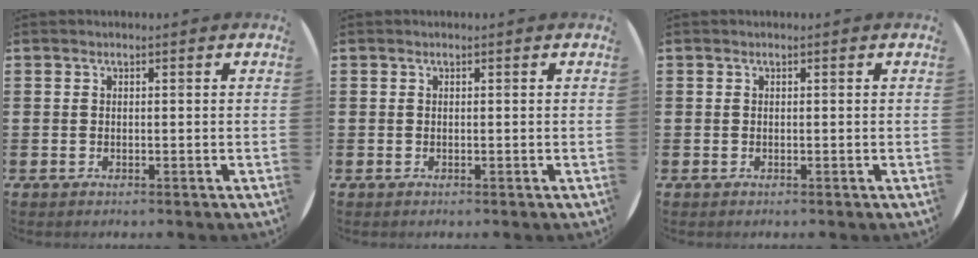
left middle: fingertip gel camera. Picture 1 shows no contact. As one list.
[{"total": 0.0}, {"total": 0.0}]